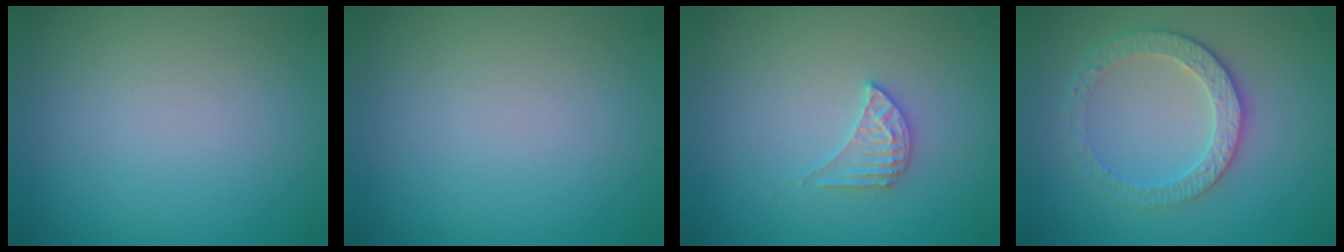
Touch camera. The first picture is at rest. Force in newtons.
{"total": 0.0}
{"total": 2.1, "press": 2.0, "slide": 0.4}
{"total": 3.3, "press": 3.1, "slide": 1.2}